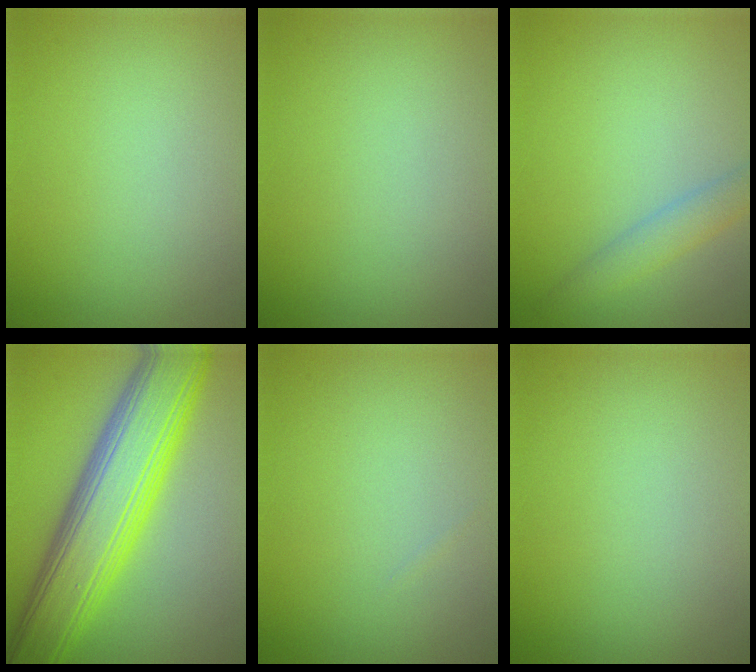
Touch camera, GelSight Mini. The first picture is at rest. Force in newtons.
{"total": 0.0}
{"total": 2.2, "press": 2.2, "slide": 0.1}
{"total": 10.2, "press": 10.2, "slide": 0.4}
{"total": 0.0}
{"total": 0.0}